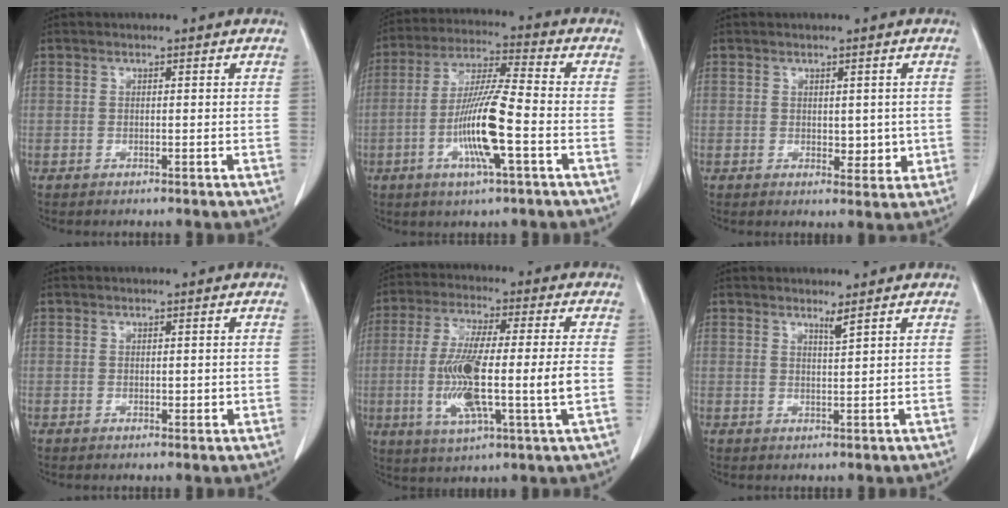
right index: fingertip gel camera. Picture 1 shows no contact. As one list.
[{"total": 12.2, "force": [-3.5, 0.6, 11.7], "torque": [-0.229, -0.007, -0.070]}, {"total": 3.5, "force": [0.0, 2.1, 2.9], "torque": [-0.028, -0.006, 0.007]}, {"total": 1.5, "force": [0.0, 0.9, 1.2], "torque": [-0.015, -0.002, 0.002]}, {"total": 14.8, "force": [-2.0, 1.1, 14.6], "torque": [-0.283, -0.010, -0.039]}, {"total": 1.4, "force": [1.2, -0.4, 0.7], "torque": [-0.017, -0.012, 0.023]}]